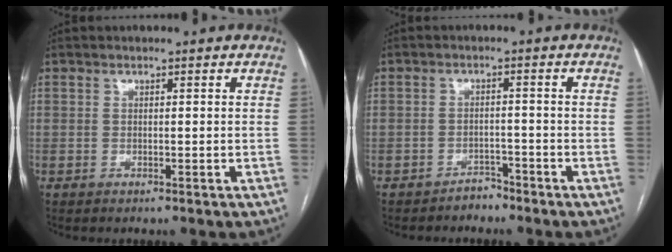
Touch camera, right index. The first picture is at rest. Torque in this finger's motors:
{"motor_torque": [-0.15, 0.08, -0.12, -0.05]}